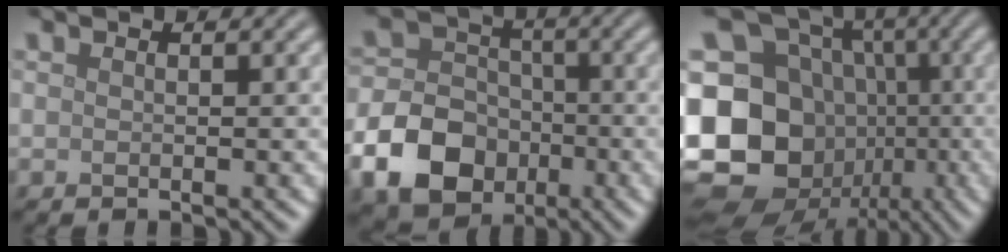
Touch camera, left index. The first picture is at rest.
{"total": 9.4, "force": [-3.7, 7.4, 4.5], "torque": [-0.080, -0.015, -0.095]}
{"total": 20.6, "force": [-3.5, 18.3, 8.7], "torque": [-0.211, 0.008, -0.093]}